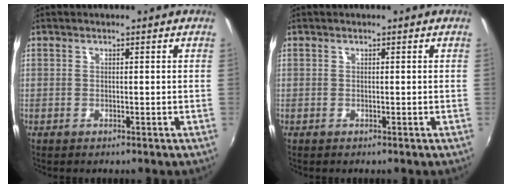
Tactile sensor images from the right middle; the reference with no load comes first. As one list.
[{"total": 0.0}]